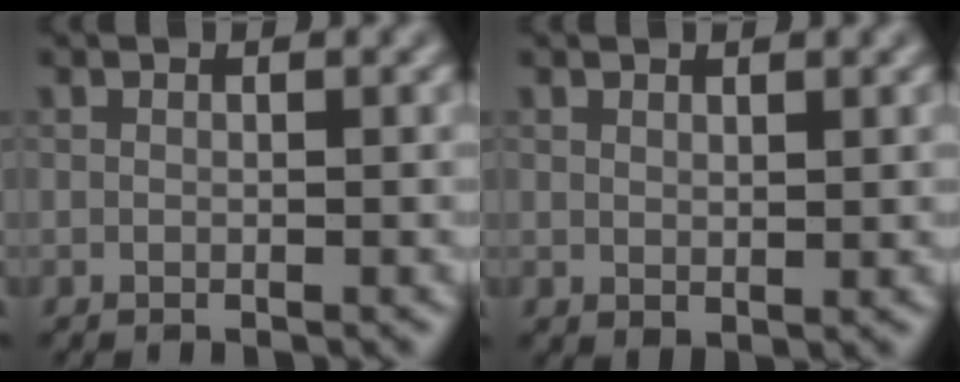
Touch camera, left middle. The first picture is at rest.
{"total": 1.0, "force": [0.7, 0.4, 0.6], "torque": [-0.012, -0.003, 0.018]}